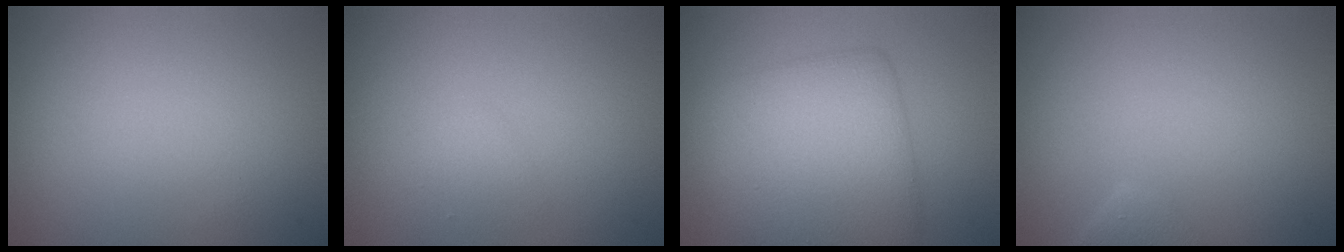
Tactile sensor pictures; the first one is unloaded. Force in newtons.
{"total": 0.8, "press": 0.8, "slide": 0.1}
{"total": 6.7, "press": 6.7, "slide": 0.2}
{"total": 2.1, "press": 2.1, "slide": 0.1}